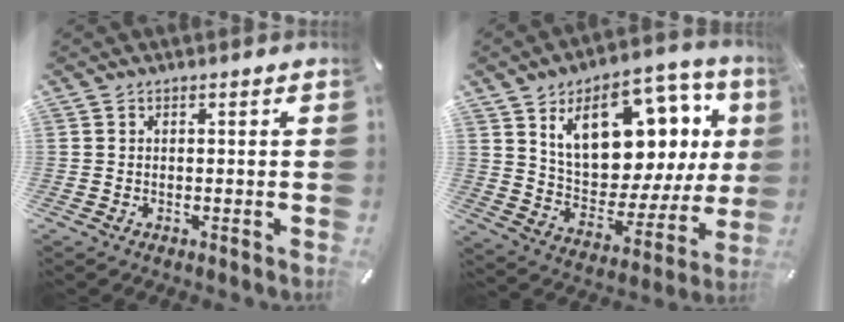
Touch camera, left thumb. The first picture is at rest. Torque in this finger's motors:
{"motor_torque": [2.43, 2.58, 1.54, -1.23, 0.19]}